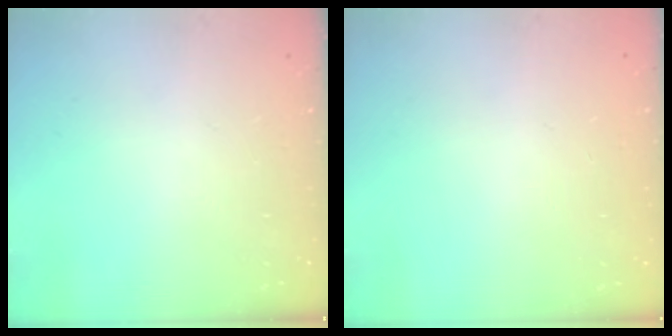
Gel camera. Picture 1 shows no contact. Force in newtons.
{"total": 0.0}